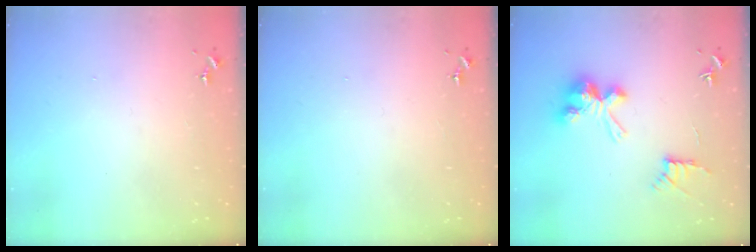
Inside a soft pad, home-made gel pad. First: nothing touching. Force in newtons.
{"total": 0.0}
{"total": 11.3, "press": 11.3, "slide": 0.7}